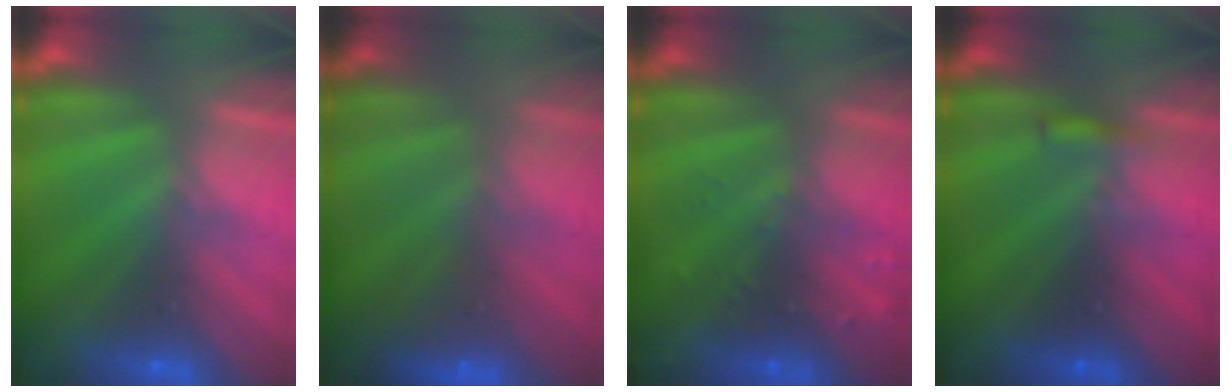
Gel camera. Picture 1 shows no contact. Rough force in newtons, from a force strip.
{"total": 2.8}
{"total": 2.7}
{"total": 3.5}